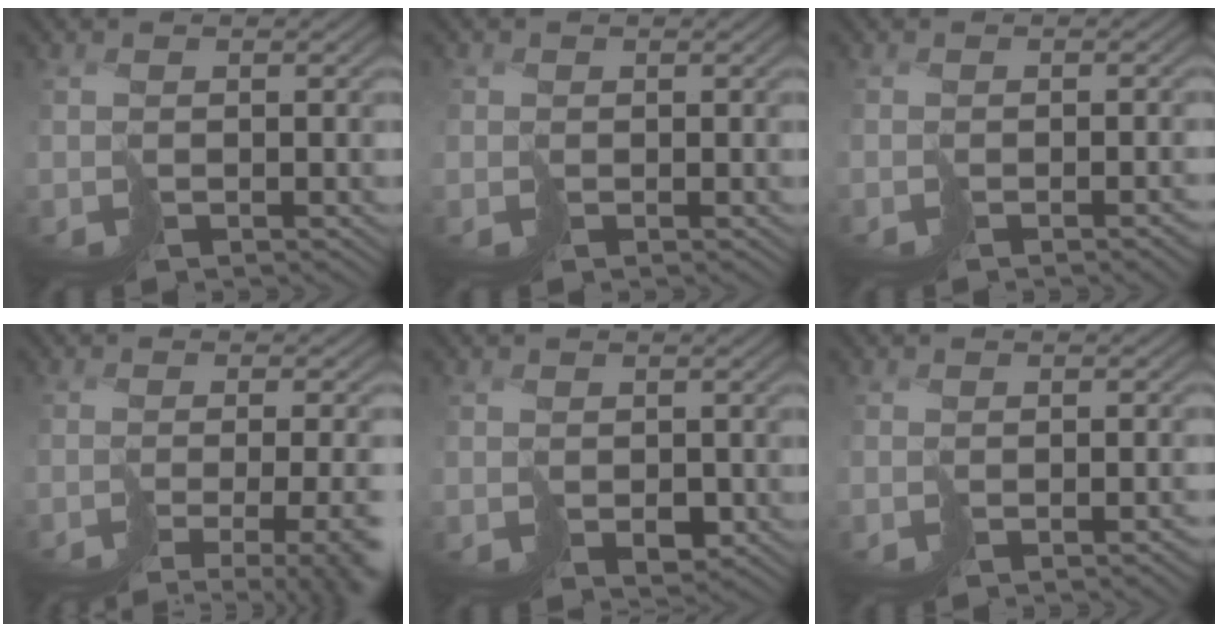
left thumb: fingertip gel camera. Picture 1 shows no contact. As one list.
[{"total": 0.9, "force": [0.4, 0.6, -0.5], "torque": [0.013, 0.001, 0.002]}, {"total": 1.9, "force": [-1.5, 0.4, 1.2], "torque": [-0.006, 0.003, -0.021]}, {"total": 9.2, "force": [-5.4, 3.0, 6.8], "torque": [-0.084, -0.029, -0.031]}, {"total": 1.9, "force": [0.3, 1.5, 1.0], "torque": [-0.014, -0.002, 0.011]}, {"total": 1.6, "force": [-1.3, 0.3, 0.9], "torque": [-0.003, 0.003, -0.020]}]